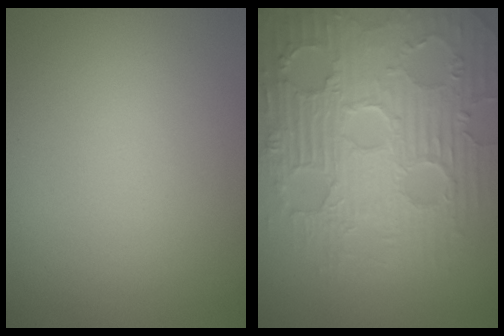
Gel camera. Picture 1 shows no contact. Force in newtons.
{"total": 9.6, "press": 6.7, "slide": 6.9}